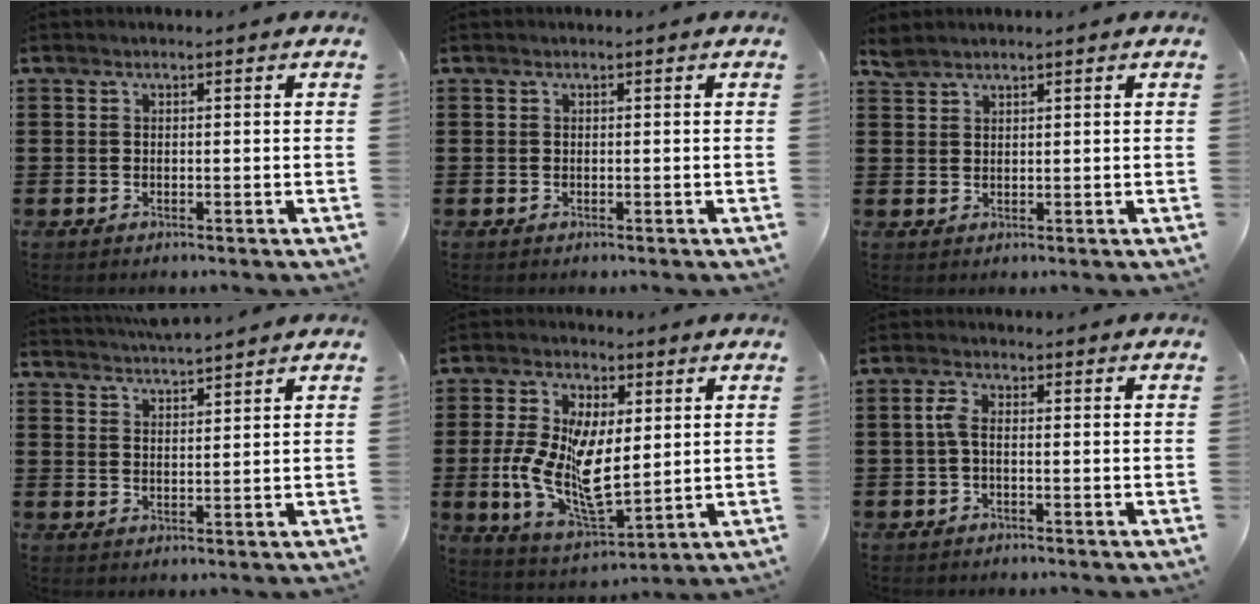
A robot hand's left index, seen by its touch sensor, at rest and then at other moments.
{"total": 0.0}
{"total": 1.9, "force": [1.8, 0.4, 0.4], "torque": [-0.013, 0.000, 0.036]}
{"total": 3.4, "force": [3.4, -0.5, -0.1], "torque": [-0.010, -0.015, 0.061]}
{"total": 11.7, "force": [0.6, 5.8, 10.2], "torque": [-0.225, -0.008, 0.014]}
{"total": 2.8, "force": [-0.2, 1.1, 2.5], "torque": [-0.064, -0.001, -0.008]}